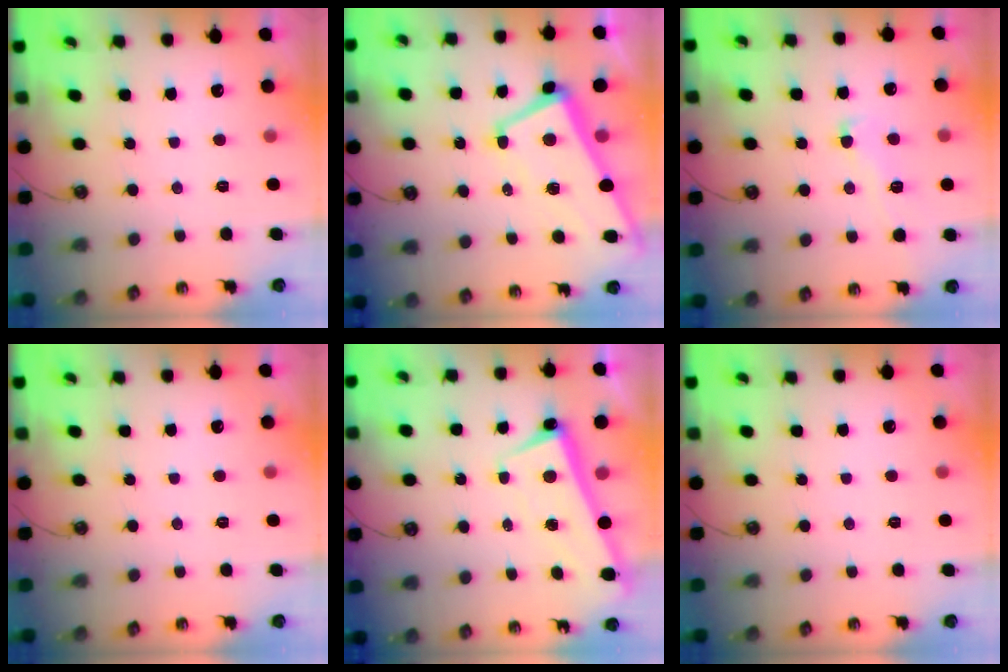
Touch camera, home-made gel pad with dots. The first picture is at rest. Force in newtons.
{"total": 1.2, "press": 0.4, "slide": 1.1}
{"total": 3.0, "press": 2.8, "slide": 1.1}
{"total": 0.0}
{"total": 2.6, "press": 2.4, "slide": 0.8}
{"total": 0.0}